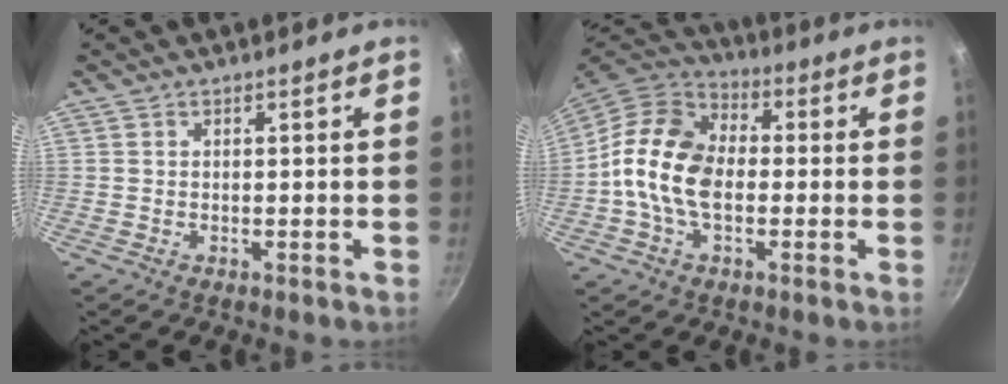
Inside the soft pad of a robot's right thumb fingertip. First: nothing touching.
{"total": 13.8, "force": [-1.1, 9.1, 10.3], "torque": [-0.167, 0.029, -0.042]}